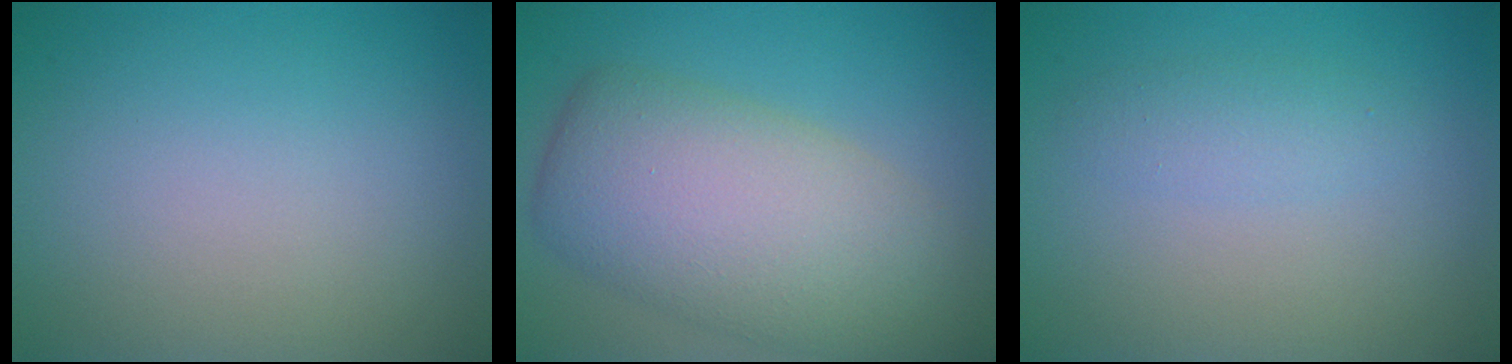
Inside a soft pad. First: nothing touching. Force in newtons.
{"total": 9.0, "press": 9.0, "slide": 0.7}
{"total": 1.6, "press": 1.6, "slide": 0.0}